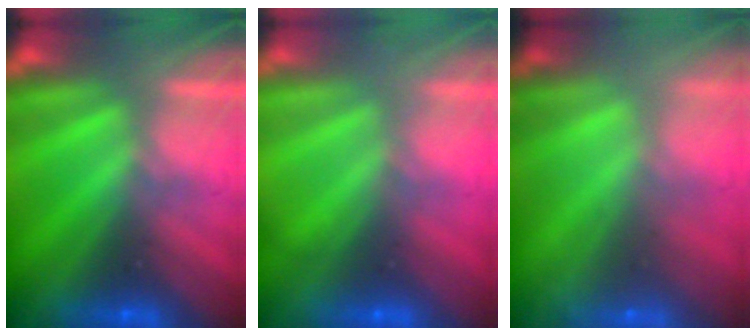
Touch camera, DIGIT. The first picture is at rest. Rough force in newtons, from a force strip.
{"total": 2.0}
{"total": 7.4}